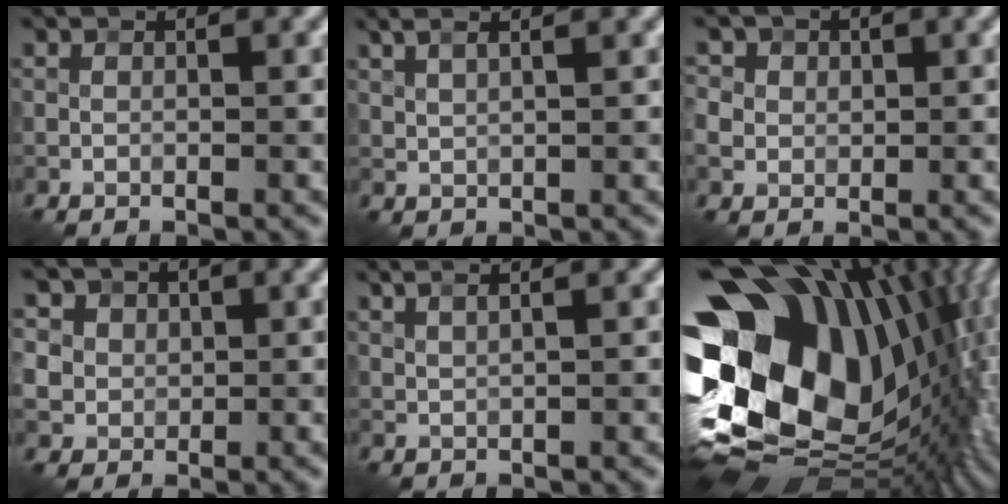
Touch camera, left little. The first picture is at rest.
{"total": 4.2, "force": [2.7, 1.8, 2.7], "torque": [-0.039, 0.036, 0.026]}
{"total": 4.9, "force": [1.5, 4.3, 1.9], "torque": [-0.042, 0.022, 0.011]}
{"total": 6.9, "force": [2.7, 5.8, 2.5], "torque": [-0.055, 0.020, 0.028]}
{"total": 3.6, "force": [2.3, 1.5, 2.4], "torque": [-0.029, 0.032, 0.014]}
{"total": 20.5, "force": [2.8, 14.4, 14.4], "torque": [-0.310, -0.052, 0.090]}